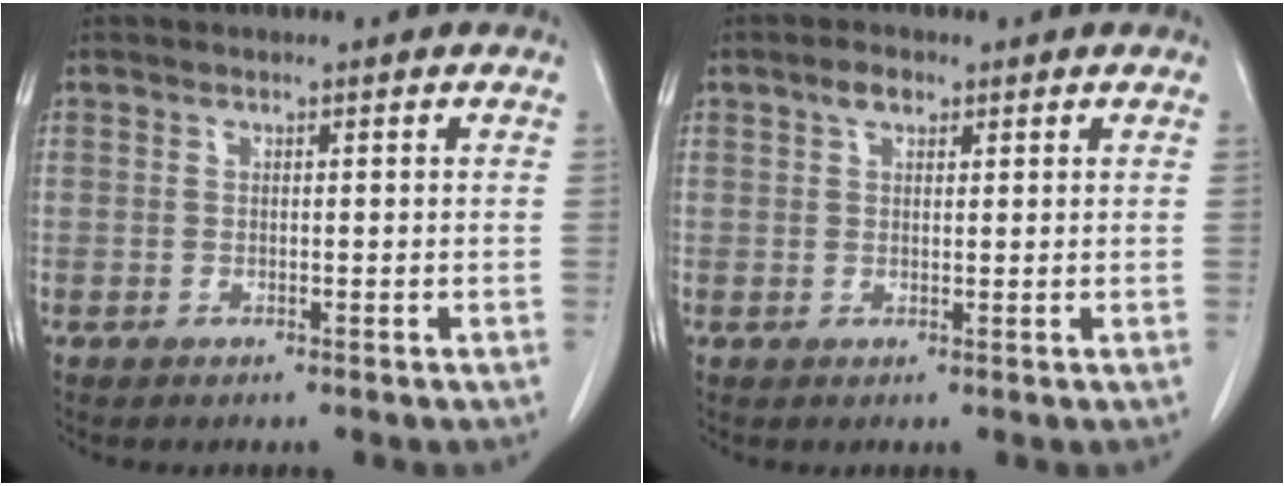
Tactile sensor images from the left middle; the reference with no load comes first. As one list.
[{"total": 2.2, "force": [1.3, 1.2, 1.4], "torque": [-0.029, 0.006, 0.025]}]